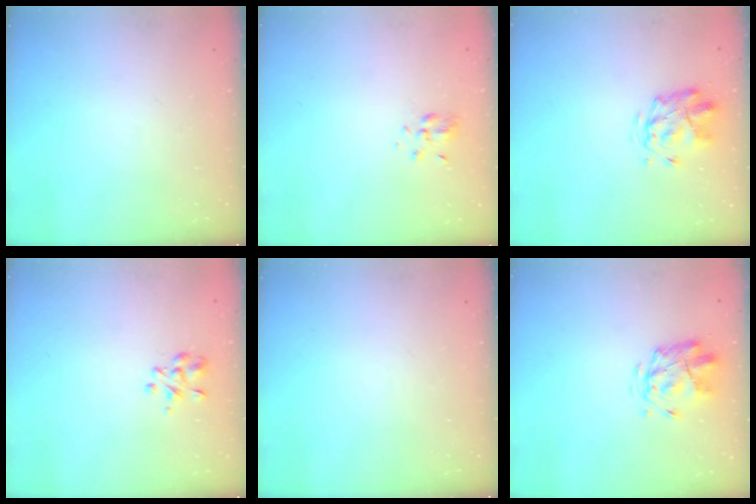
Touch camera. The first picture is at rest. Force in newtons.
{"total": 4.2, "press": 3.9, "slide": 1.5}
{"total": 2.8, "press": 2.4, "slide": 1.5}
{"total": 3.0, "press": 2.9, "slide": 0.8}
{"total": 0.0}
{"total": 2.9, "press": 2.6, "slide": 1.3}